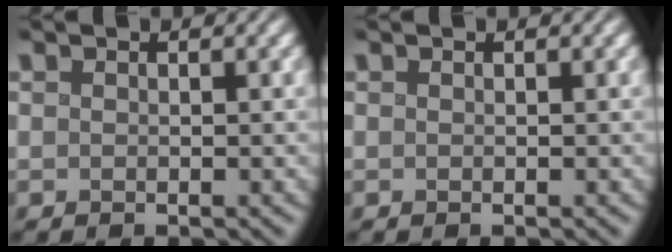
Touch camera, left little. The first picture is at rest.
{"total": 0.0}